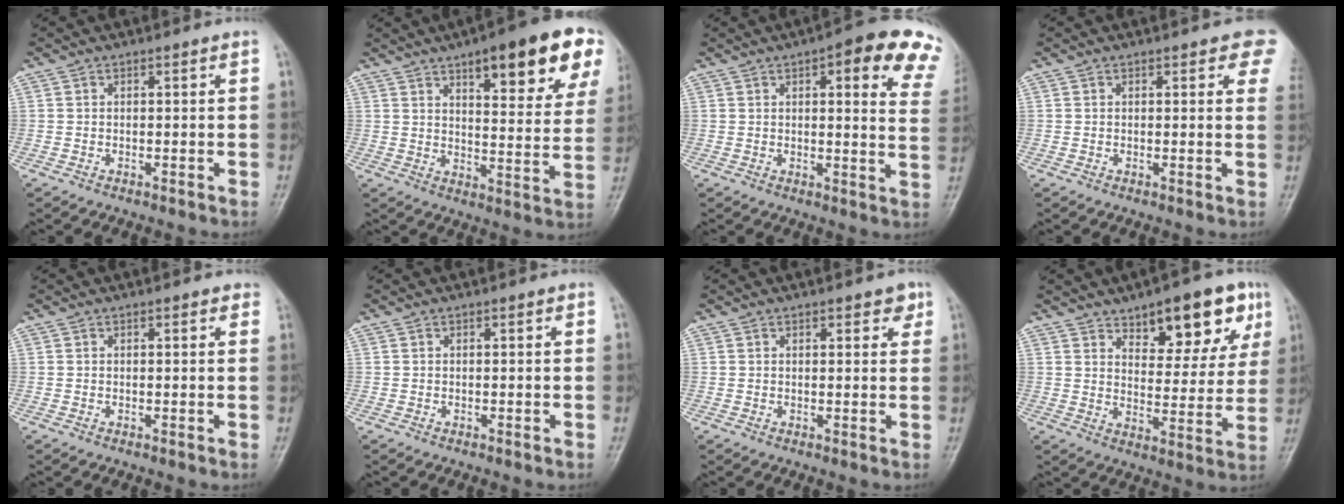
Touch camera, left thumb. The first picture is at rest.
{"total": 19.8, "force": [10.7, 6.0, 15.5], "torque": [-0.168, -0.031, 0.143]}
{"total": 16.1, "force": [9.2, 4.8, 12.3], "torque": [-0.115, -0.027, 0.090]}
{"total": 5.2, "force": [2.9, 2.2, 3.7], "torque": [-0.010, -0.004, 0.023]}
{"total": 0.9, "force": [0.5, 0.4, 0.7], "torque": [-0.007, 0.000, 0.002]}
{"total": 0.0}
{"total": 3.1, "force": [1.8, 1.4, 2.1], "torque": [-0.012, -0.006, 0.019]}
{"total": 15.1, "force": [8.6, 6.5, 10.5], "torque": [-0.093, -0.036, 0.123]}